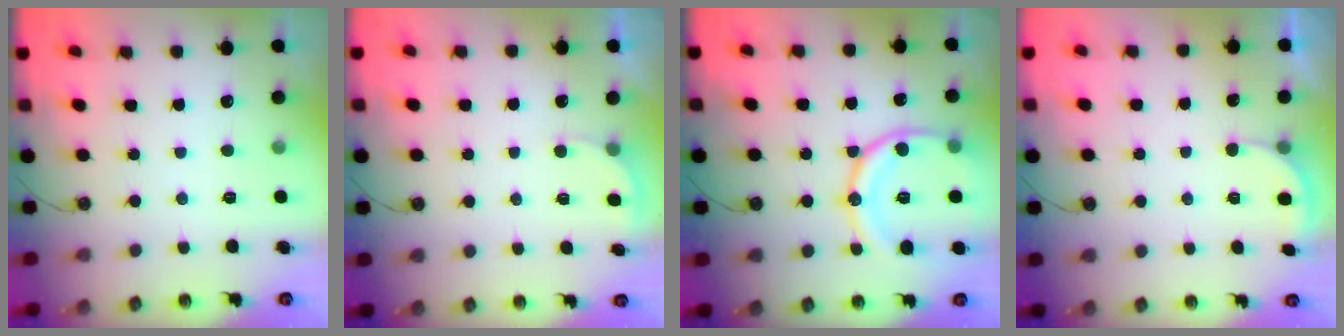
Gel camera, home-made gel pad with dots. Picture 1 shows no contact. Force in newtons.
{"total": 2.3, "press": 2.3, "slide": 0.5}
{"total": 16.9, "press": 16.8, "slide": 1.8}
{"total": 2.6, "press": 2.5, "slide": 0.6}